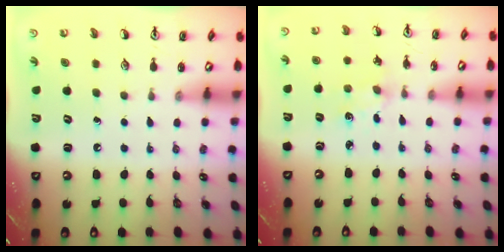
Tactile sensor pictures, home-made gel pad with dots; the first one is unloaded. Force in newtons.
{"total": 2.9, "press": 2.9, "slide": 0.4}